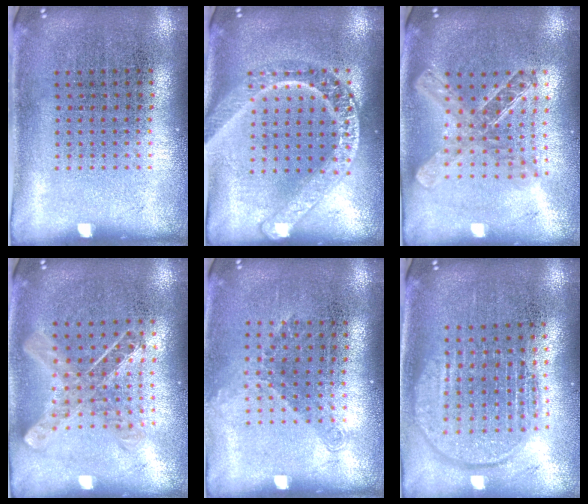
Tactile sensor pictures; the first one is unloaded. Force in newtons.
{"total": 2.4, "press": 2.4, "slide": 0.2}
{"total": 2.0, "press": 1.7, "slide": 1.2}
{"total": 1.0, "press": 1.0, "slide": 0.2}
{"total": 1.2, "press": 0.9, "slide": 0.8}
{"total": 1.9, "press": 1.6, "slide": 0.9}